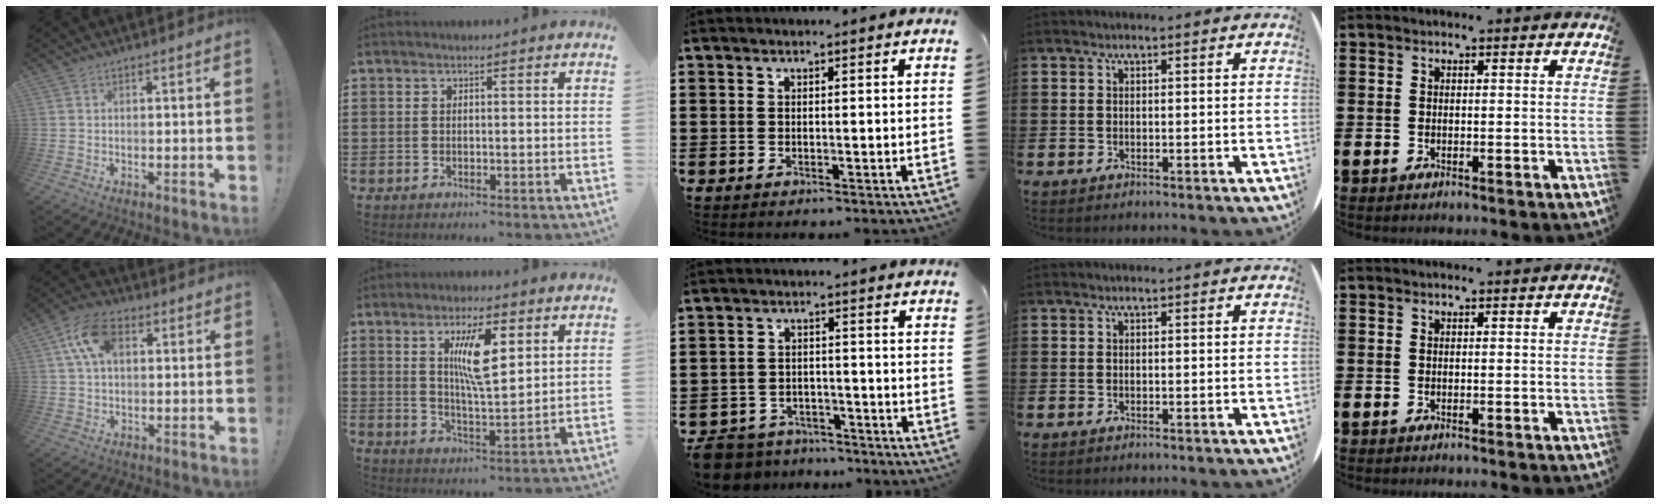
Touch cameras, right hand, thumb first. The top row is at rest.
{"thumb": {"total": 11.7, "force": [3.7, 6.9, 8.7], "torque": [-0.155, 0.006, 0.071]}, "index": {"total": 8.3, "force": [3.2, 2.5, 7.2], "torque": [-0.133, 0.000, 0.051]}, "middle": {"total": 5.1, "force": [-5.0, 1.1, 0.2], "torque": [-0.024, 0.006, -0.107]}}